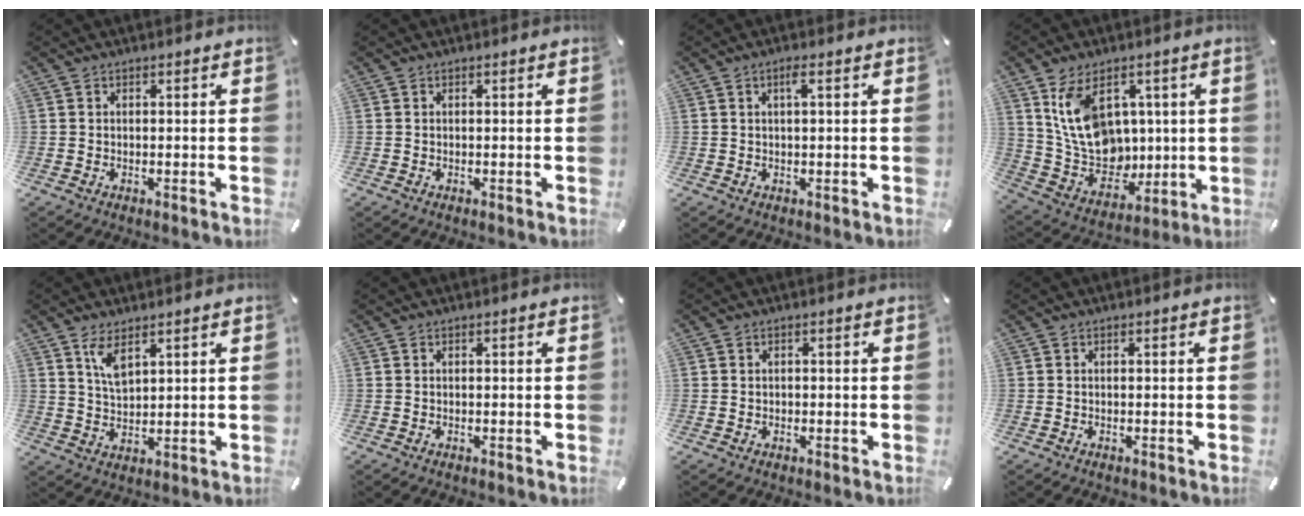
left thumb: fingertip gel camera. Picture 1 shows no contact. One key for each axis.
{"total": 0.0}
{"total": 2.4, "fx": 0.7, "fy": 0.3, "fz": 2.3, "tx": -0.046, "ty": 0.001, "tz": 0.010}
{"total": 15.2, "fx": 5.1, "fy": 11.4, "fz": 8.6, "tx": -0.182, "ty": -0.013, "tz": 0.105}
{"total": 5.5, "fx": 3.5, "fy": 2.2, "fz": 3.7, "tx": -0.073, "ty": -0.010, "tz": 0.062}
{"total": 0.0}
{"total": 0.7, "fx": 0.0, "fy": 0.5, "fz": 0.5, "tx": -0.011, "ty": 0.003, "tz": -0.003}
{"total": 0.0}